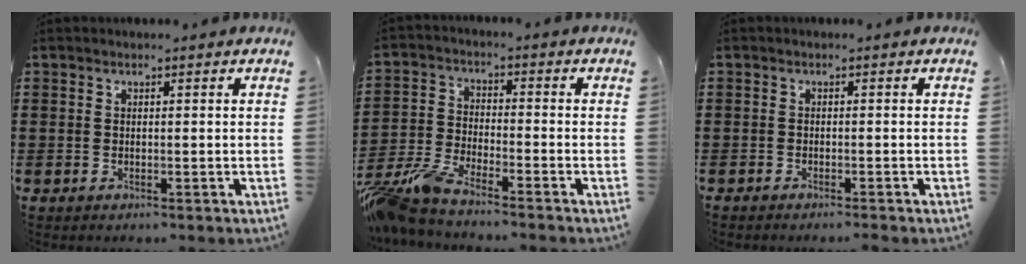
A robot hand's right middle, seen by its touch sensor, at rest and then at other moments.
{"total": 6.8, "force": [-6.2, 0.5, 2.7], "torque": [-0.087, -0.016, -0.130]}
{"total": 0.7, "force": [-0.7, -0.1, 0.1], "torque": [-0.004, -0.003, -0.014]}